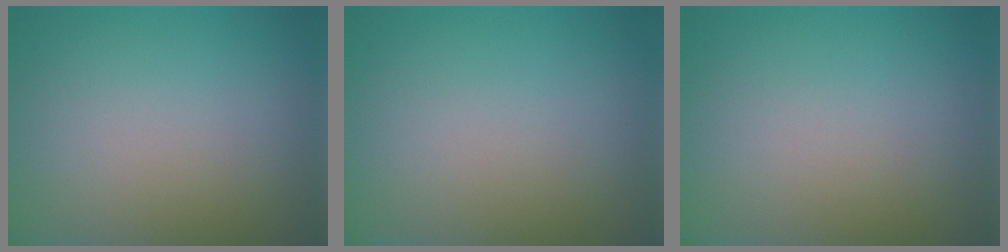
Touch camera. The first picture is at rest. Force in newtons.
{"total": 0.0}
{"total": 0.0}